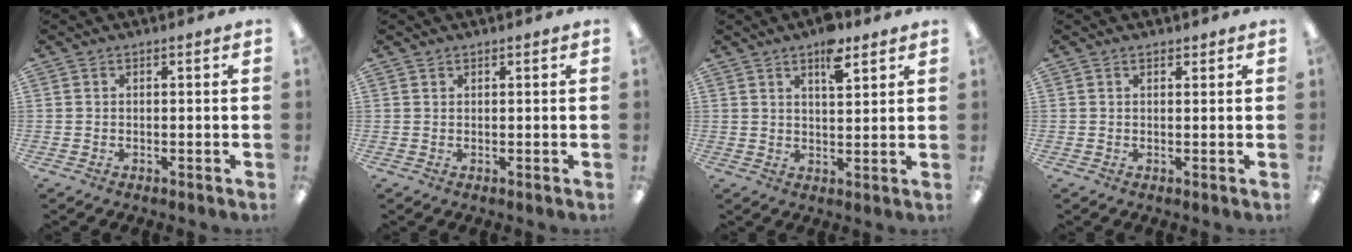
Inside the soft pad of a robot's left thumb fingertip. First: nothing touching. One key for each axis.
{"total": 0.8, "fx": 0.7, "fy": 0.4, "fz": -0.1, "tx": 0.002, "ty": 0.000, "tz": 0.013}
{"total": 6.9, "fx": 4.7, "fy": 2.6, "fz": 4.3, "tx": -0.055, "ty": -0.024, "tz": 0.077}
{"total": 1.2, "fx": 1.0, "fy": 0.6, "fz": 0.1, "tx": 0.005, "ty": -0.004, "tz": 0.019}